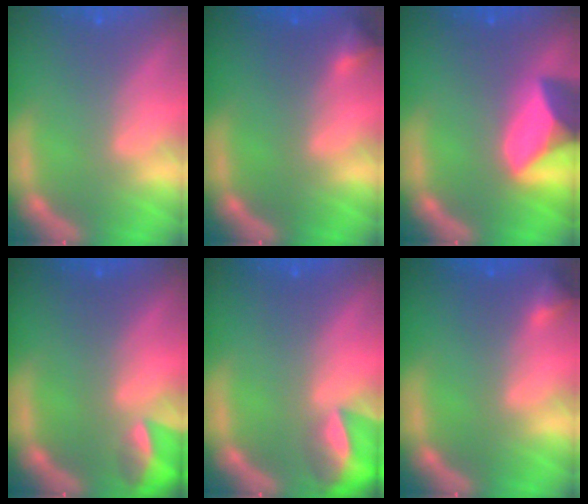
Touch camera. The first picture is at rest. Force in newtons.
{"total": 1.4}
{"total": 8.9}
{"total": 3.9}
{"total": 6.0}
{"total": 1.4}